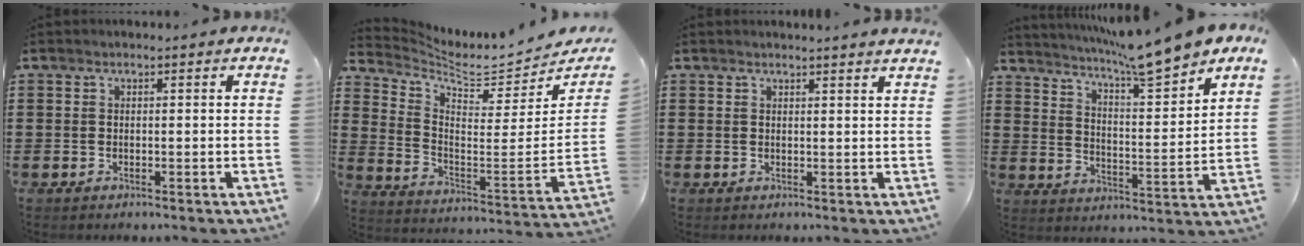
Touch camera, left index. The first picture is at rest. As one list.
[{"total": 6.1, "force": [5.6, 1.5, 2.1], "torque": [-0.067, -0.059, 0.091]}, {"total": 1.6, "force": [1.5, -0.3, 0.3], "torque": [-0.008, -0.002, 0.030]}, {"total": 7.9, "force": [7.3, -0.5, 2.8], "torque": [-0.067, -0.054, 0.122]}]